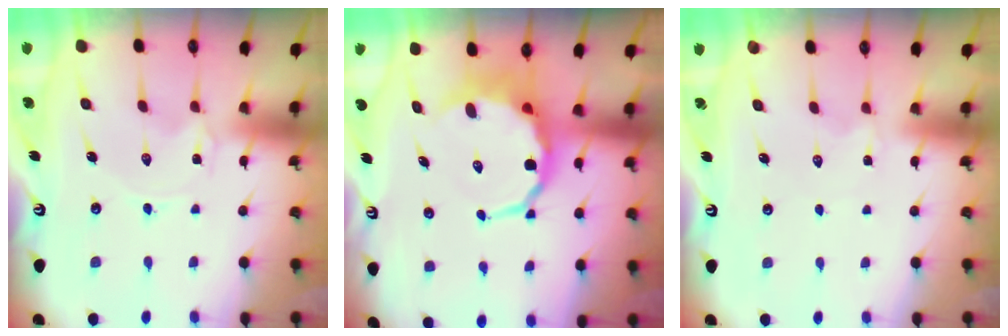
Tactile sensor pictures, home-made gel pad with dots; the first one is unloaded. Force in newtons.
{"total": 8.3, "press": 8.1, "slide": 1.8}
{"total": 2.2, "press": 2.2, "slide": 0.3}